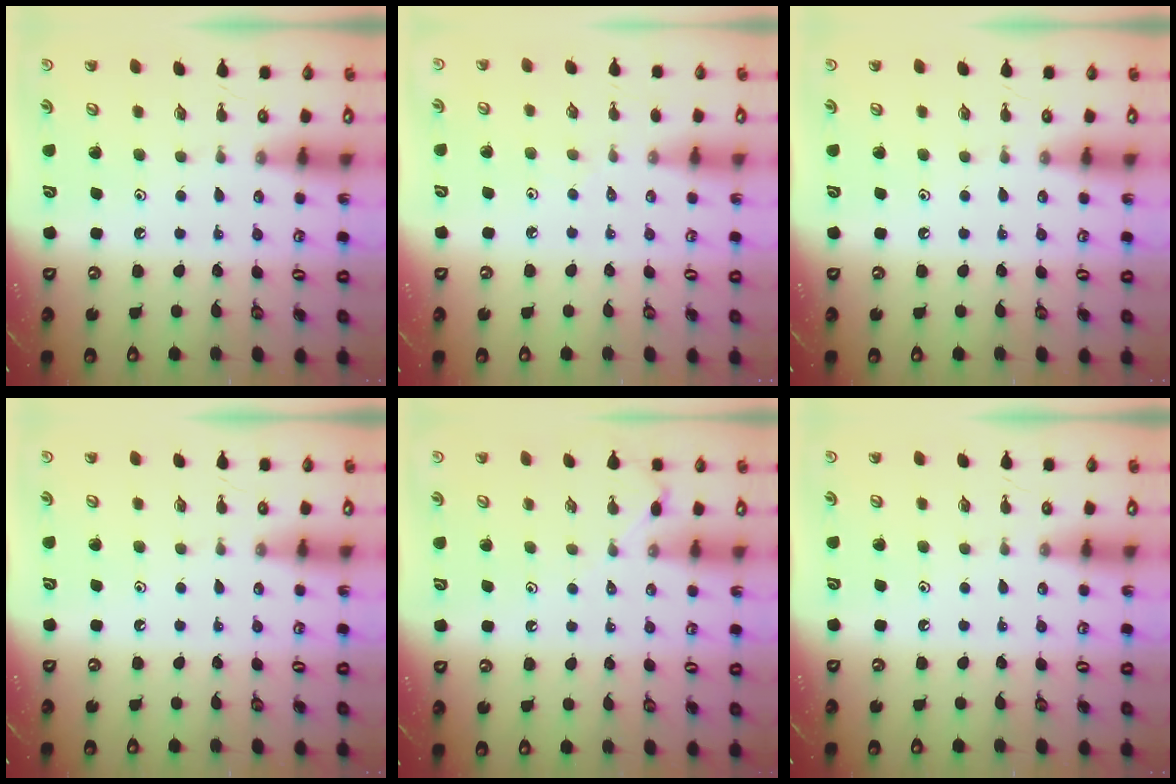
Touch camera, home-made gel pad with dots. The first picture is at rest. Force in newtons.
{"total": 4.4, "press": 4.3, "slide": 0.6}
{"total": 0.0}
{"total": 0.0}
{"total": 5.2, "press": 5.1, "slide": 0.9}
{"total": 0.0}